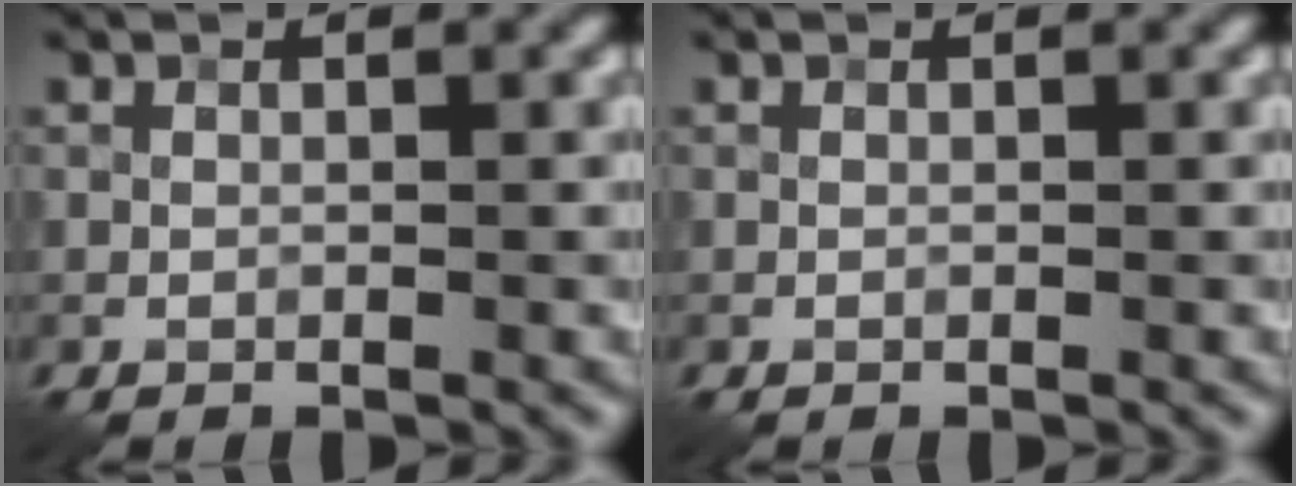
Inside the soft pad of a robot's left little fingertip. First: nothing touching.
{"total": 0.0}